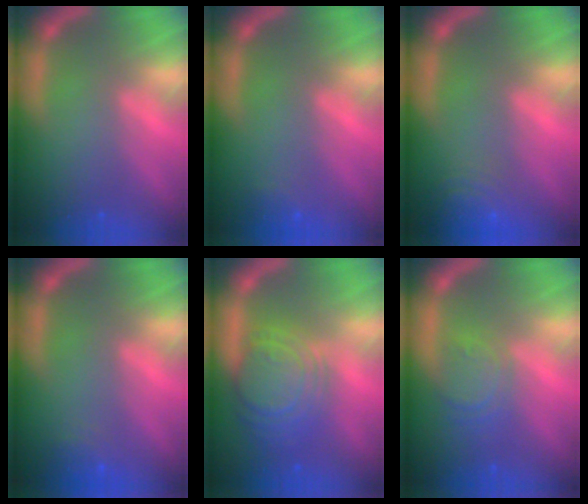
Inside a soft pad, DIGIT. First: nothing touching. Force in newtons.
{"total": 1.4}
{"total": 6.5}
{"total": 1.9}
{"total": 8.5}
{"total": 3.5}